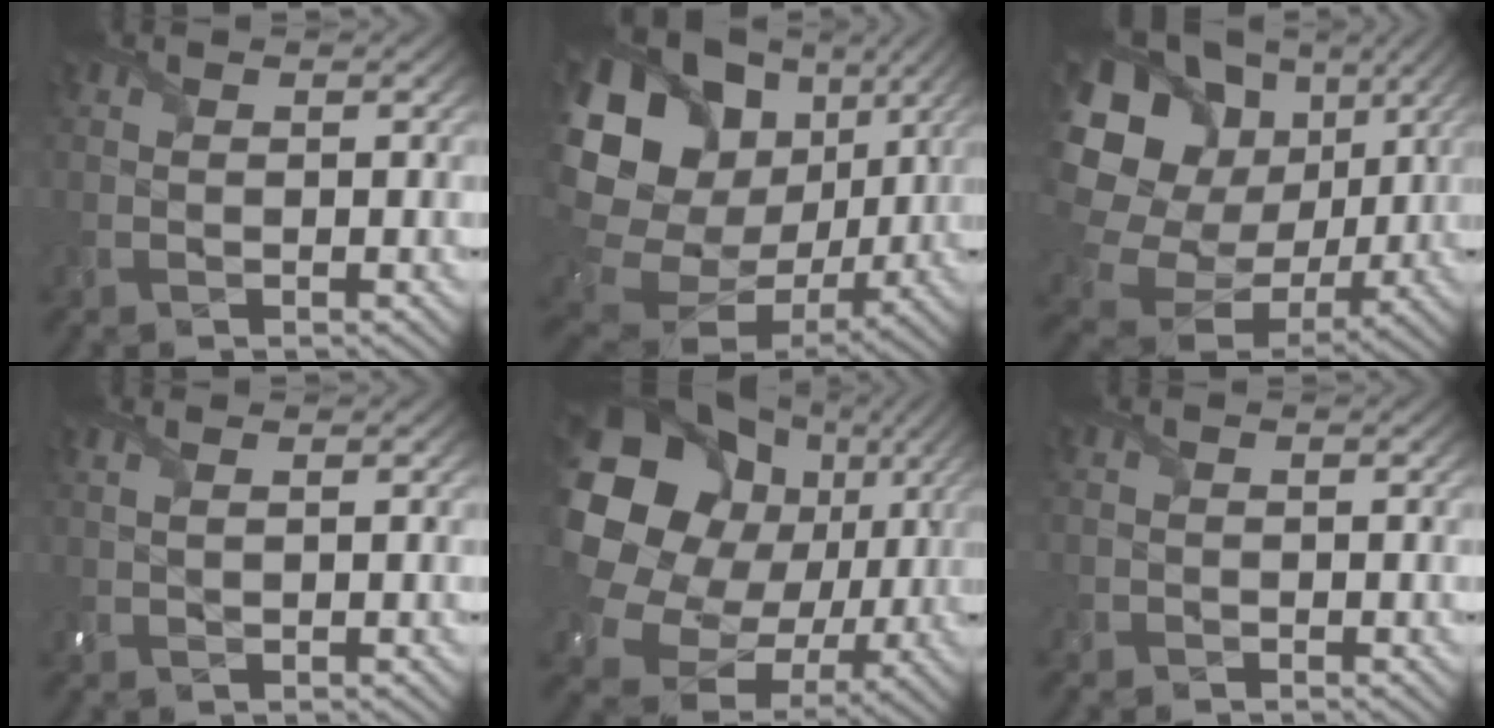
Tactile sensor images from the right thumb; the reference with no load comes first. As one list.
[{"total": 21.9, "force": [4.3, 17.4, 12.5], "torque": [-0.316, -0.009, 0.109]}, {"total": 20.2, "force": [3.8, 16.8, 10.6], "torque": [-0.295, -0.002, 0.093]}, {"total": 1.4, "force": [0.7, 0.4, 1.2], "torque": [-0.034, 0.005, 0.016]}, {"total": 23.8, "force": [5.1, 20.2, 11.5], "torque": [-0.300, -0.002, 0.102]}, {"total": 0.8, "force": [-0.5, 0.6, -0.1], "torque": [0.003, -0.004, -0.014]}]